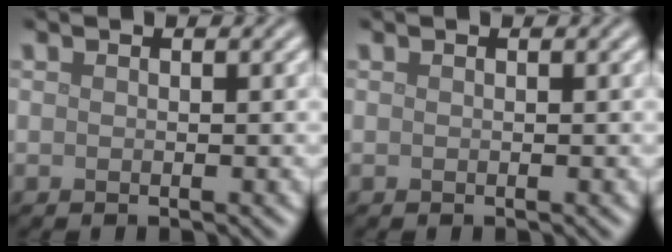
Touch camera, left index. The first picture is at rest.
{"total": 0.0}